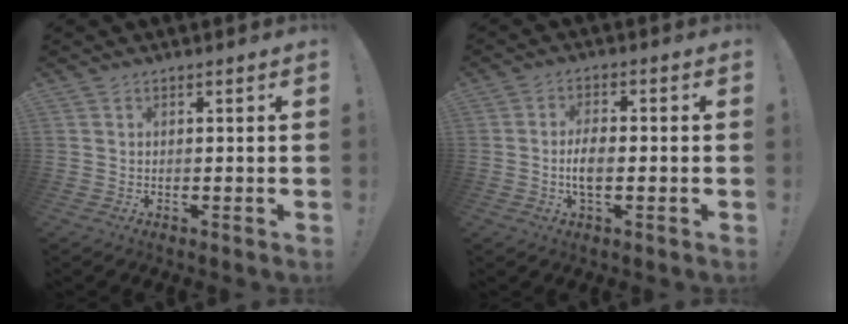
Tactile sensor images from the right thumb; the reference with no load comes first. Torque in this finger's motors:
{"motor_torque": [0.07, 0.12, 0.01, 0.02, 0.06]}